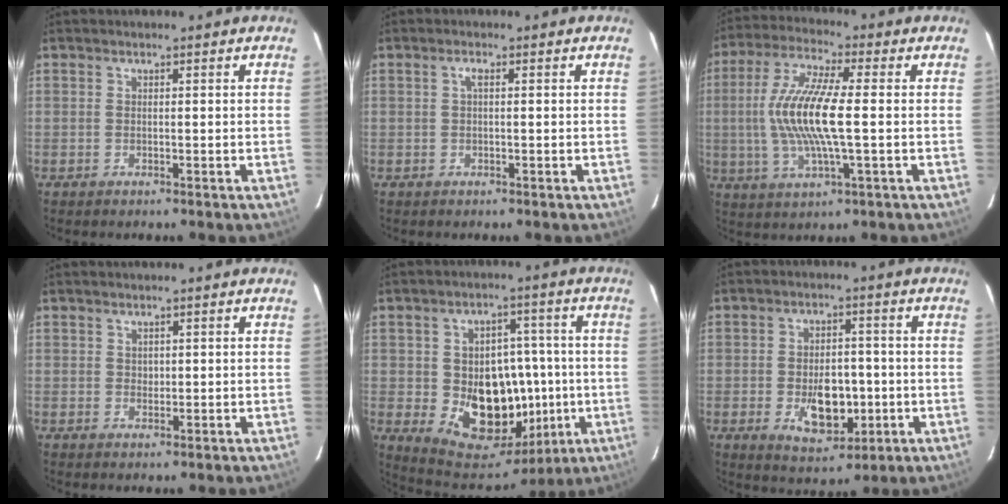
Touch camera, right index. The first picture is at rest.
{"total": 1.1, "force": [0.2, 0.2, 1.1], "torque": [-0.021, 0.004, 0.001]}
{"total": 13.9, "force": [-0.2, 2.7, 13.6], "torque": [-0.273, 0.002, -0.006]}
{"total": 1.0, "force": [0.5, 0.9, 0.1], "torque": [0.002, 0.004, 0.008]}
{"total": 16.4, "force": [-2.2, 13.3, 9.5], "torque": [-0.177, 0.014, -0.008]}
{"total": 9.5, "force": [-2.2, 5.8, 7.2], "torque": [-0.127, 0.000, -0.020]}